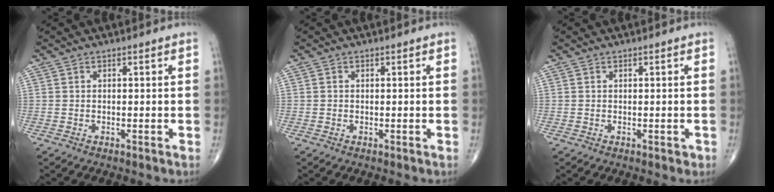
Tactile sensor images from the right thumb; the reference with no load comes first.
{"total": 0.0}
{"total": 0.5, "force": [0.0, 0.4, 0.4], "torque": [-0.001, 0.001, 0.000]}